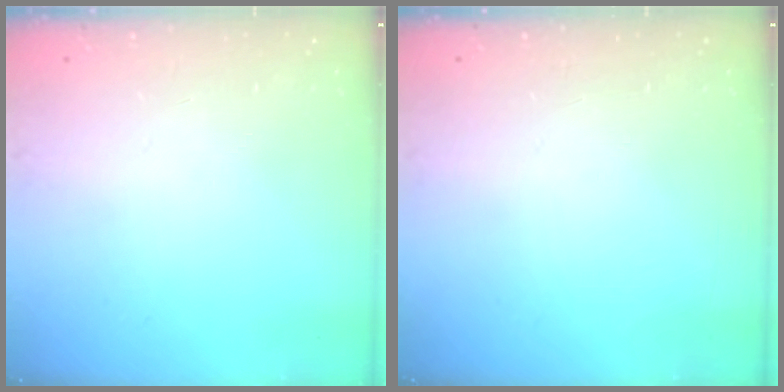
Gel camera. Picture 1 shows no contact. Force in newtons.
{"total": 0.0}